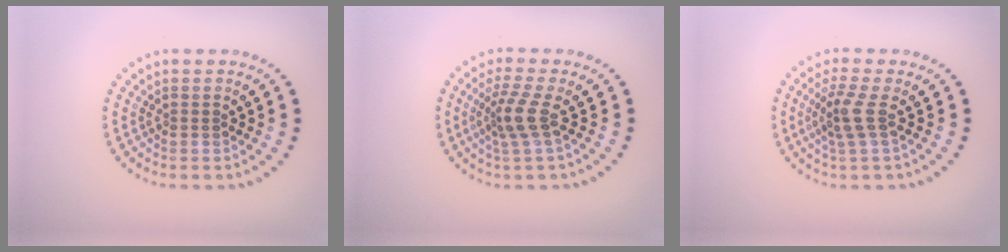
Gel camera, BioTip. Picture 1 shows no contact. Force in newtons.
{"total": 2.9, "press": 2.0, "slide": 2.0}
{"total": 2.6, "press": 2.0, "slide": 1.5}